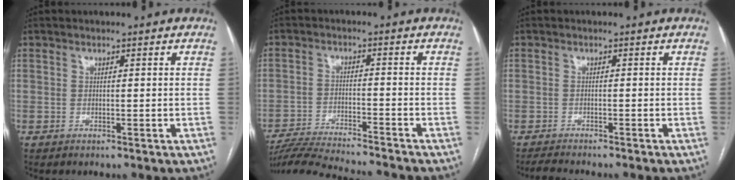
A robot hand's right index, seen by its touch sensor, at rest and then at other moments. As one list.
[{"total": 14.9, "force": [-14.0, -0.2, 5.2], "torque": [-0.085, -0.017, -0.219]}, {"total": 3.1, "force": [-2.9, -0.2, 0.9], "torque": [-0.013, -0.009, -0.046]}]